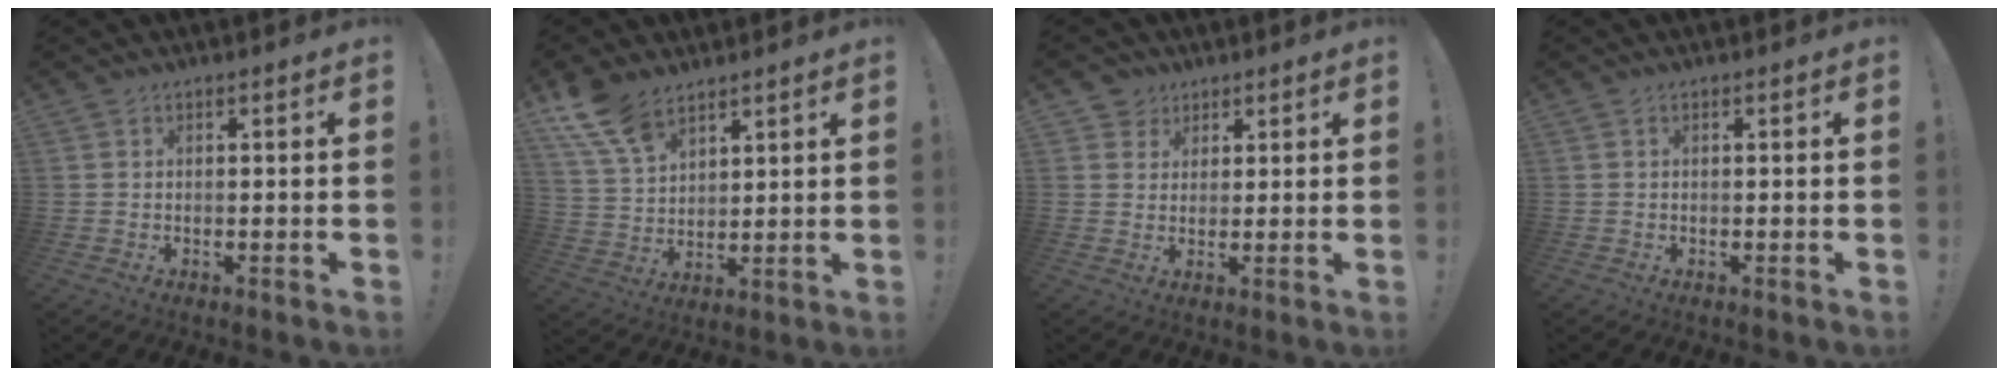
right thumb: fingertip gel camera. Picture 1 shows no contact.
{"total": 10.8, "force": [7.6, 5.6, 5.1], "torque": [-0.106, -0.036, 0.151]}
{"total": 4.5, "force": [2.5, 3.7, 0.1], "torque": [-0.011, -0.012, 0.049]}
{"total": 0.0}